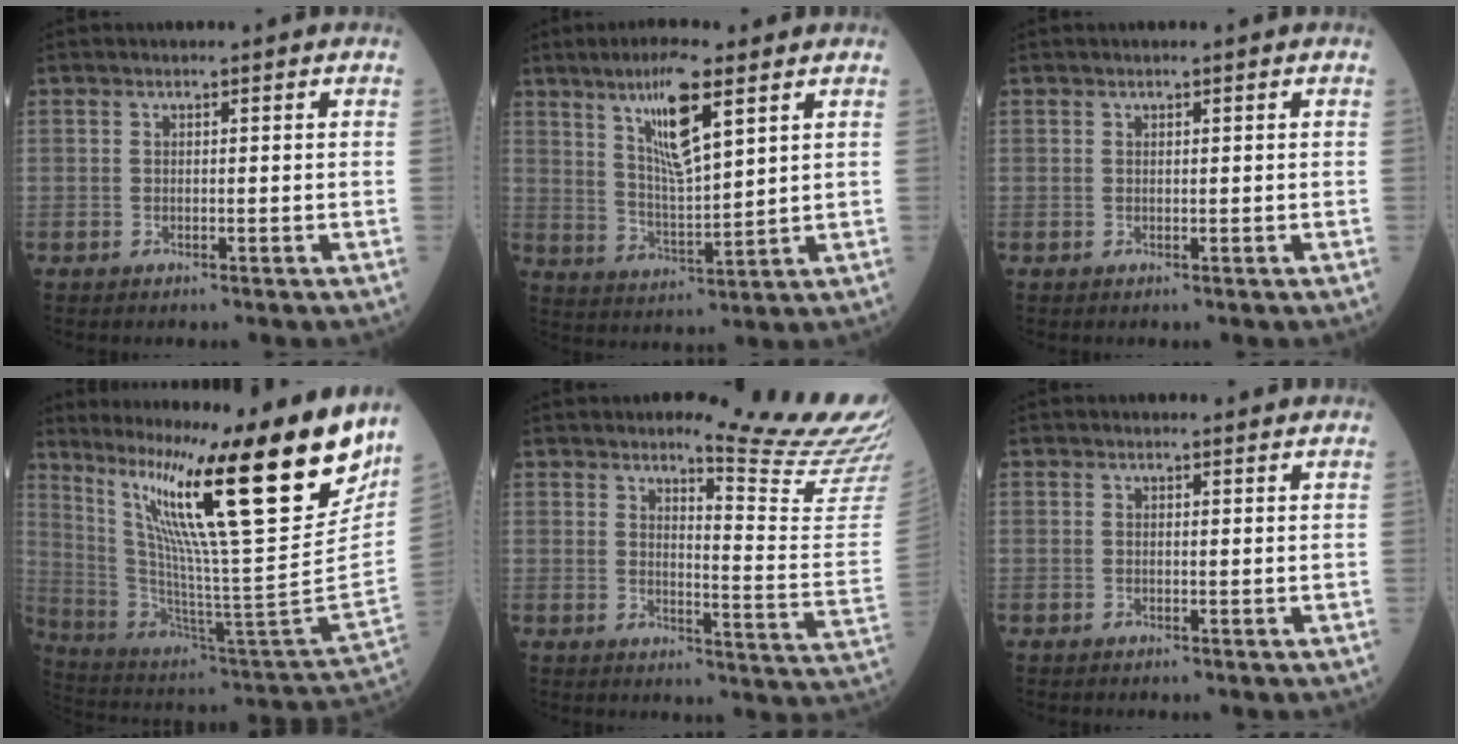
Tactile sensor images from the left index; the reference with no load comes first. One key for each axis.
{"total": 10.9, "fx": 6.0, "fy": 1.3, "fz": 9.0, "tx": -0.173, "ty": -0.002, "tz": 0.113}
{"total": 0.0}
{"total": 29.9, "fx": 19.0, "fy": 0.7, "fz": 23.1, "tx": -0.375, "ty": -0.045, "tz": 0.301}
{"total": 15.6, "fx": 14.4, "fy": -0.9, "fz": 5.8, "tx": -0.080, "ty": -0.119, "tz": 0.159}
{"total": 1.2, "fx": 1.1, "fy": 0.5, "fz": -0.1, "tx": -0.006, "ty": 0.001, "tz": 0.010}